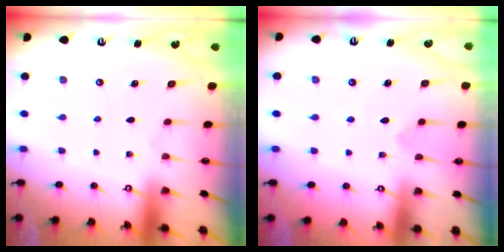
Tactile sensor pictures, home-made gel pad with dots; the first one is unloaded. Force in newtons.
{"total": 2.5, "press": 2.5, "slide": 0.5}